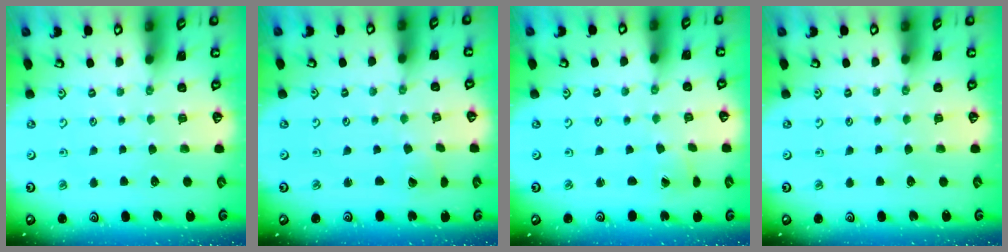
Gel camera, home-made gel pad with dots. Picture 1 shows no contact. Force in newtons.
{"total": 1.5, "press": 1.5, "slide": 0.1}
{"total": 0.8, "press": 0.8, "slide": 0.1}
{"total": 0.0}